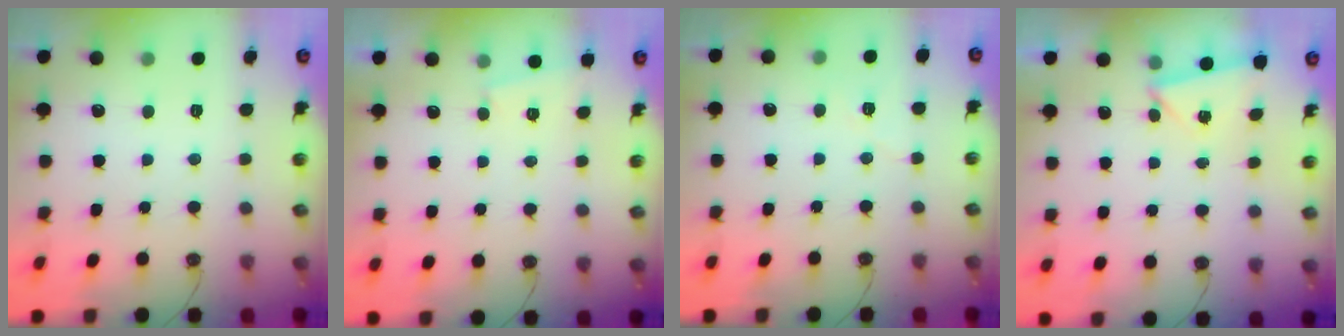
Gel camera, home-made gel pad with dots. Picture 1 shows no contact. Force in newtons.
{"total": 1.6, "press": 1.0, "slide": 1.2}
{"total": 6.5, "press": 6.0, "slide": 2.4}
{"total": 2.0, "press": 1.9, "slide": 0.7}